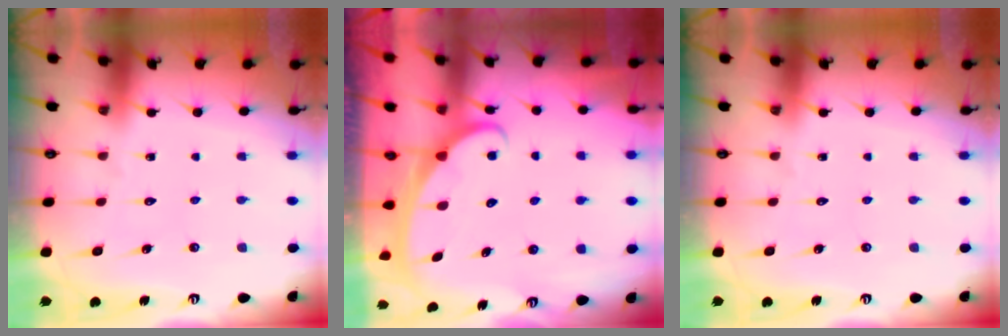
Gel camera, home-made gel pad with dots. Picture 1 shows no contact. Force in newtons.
{"total": 2.4, "press": 2.4, "slide": 0.3}
{"total": 0.0}